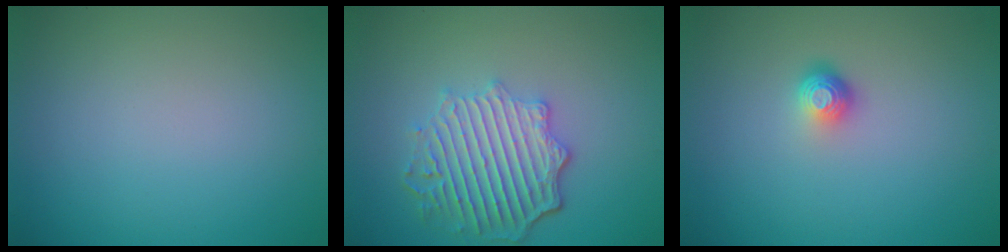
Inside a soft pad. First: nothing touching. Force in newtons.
{"total": 5.8, "press": 4.6, "slide": 3.6}
{"total": 1.8, "press": 1.2, "slide": 1.3}